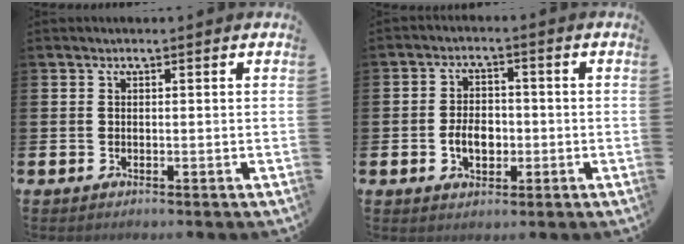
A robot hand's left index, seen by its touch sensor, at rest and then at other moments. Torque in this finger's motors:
{"motor_torque": [0.59, 0.31, 0.45, 0.05]}